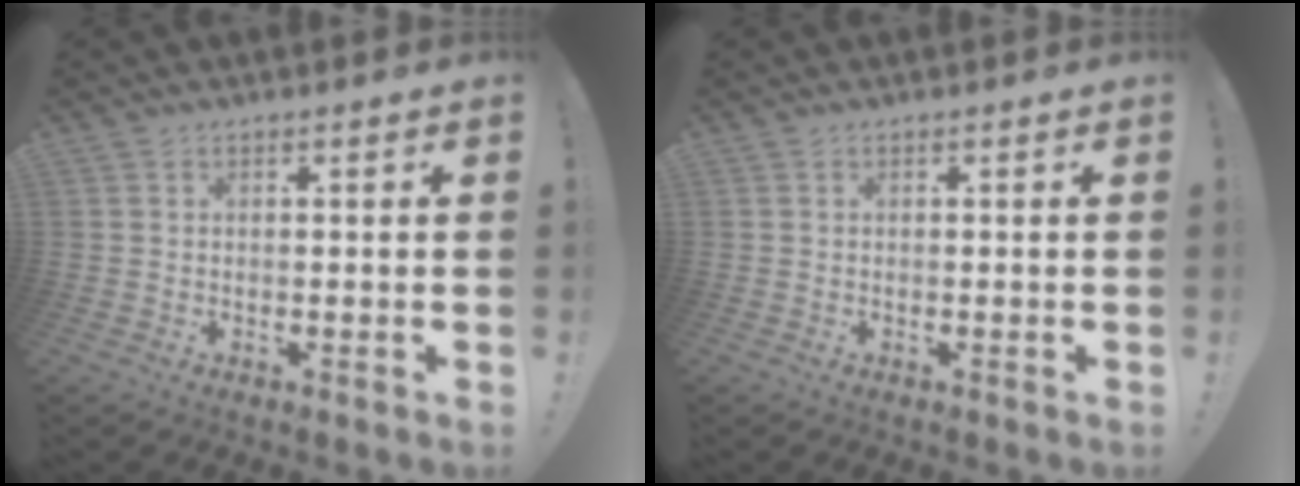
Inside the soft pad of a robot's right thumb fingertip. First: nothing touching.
{"total": 0.0}